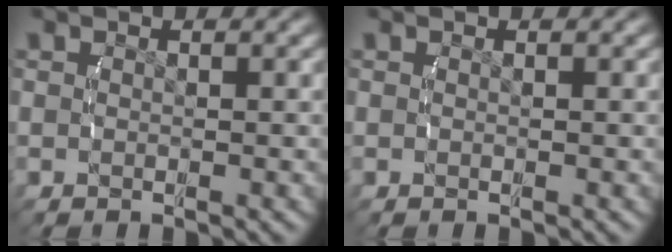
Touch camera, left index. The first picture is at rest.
{"total": 0.0}